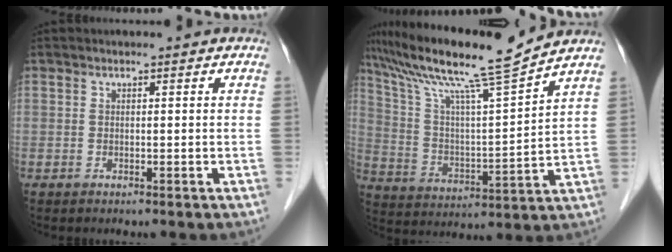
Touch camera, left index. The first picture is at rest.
{"total": 15.6, "force": [13.1, -1.7, 8.2], "torque": [-0.157, 0.001, 0.228]}